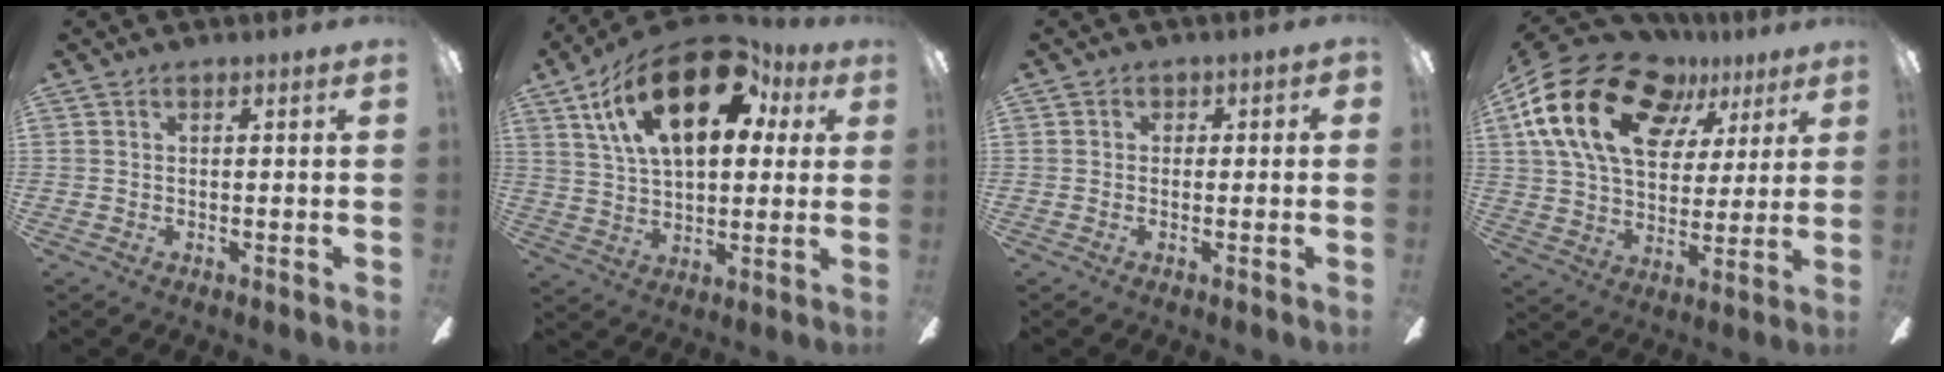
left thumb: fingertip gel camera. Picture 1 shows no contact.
{"total": 23.1, "force": [10.9, 11.8, 16.7], "torque": [-0.296, -0.032, 0.179]}
{"total": 1.9, "force": [-1.0, 1.4, 0.6], "torque": [-0.009, 0.009, -0.021]}
{"total": 22.8, "force": [10.4, 14.6, 14.1], "torque": [-0.271, -0.034, 0.183]}